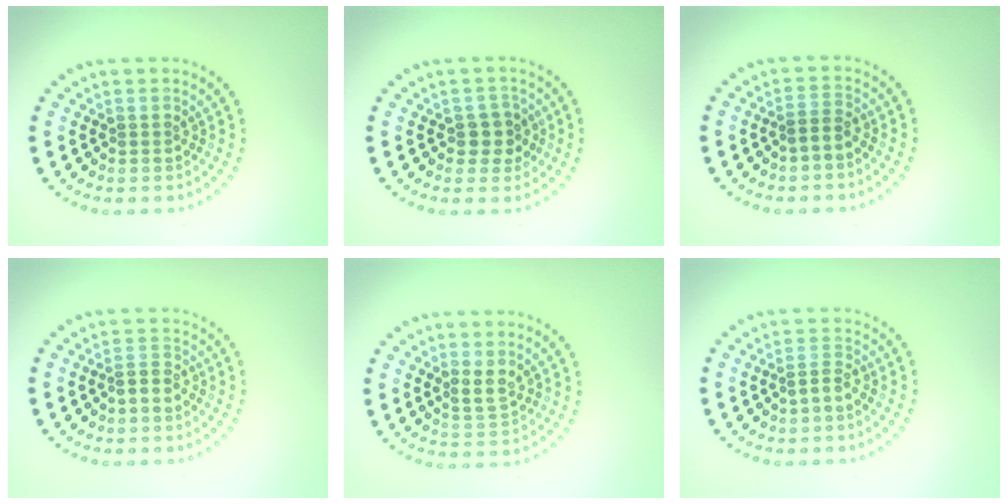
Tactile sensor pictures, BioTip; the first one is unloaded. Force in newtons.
{"total": 2.4, "press": 2.2, "slide": 0.8}
{"total": 1.5, "press": 1.2, "slide": 0.9}
{"total": 1.2, "press": 1.0, "slide": 0.6}
{"total": 1.7, "press": 1.3, "slide": 1.1}
{"total": 1.1, "press": 0.7, "slide": 0.8}